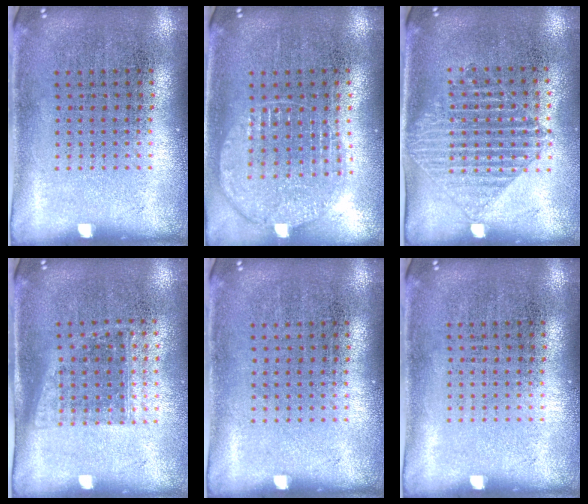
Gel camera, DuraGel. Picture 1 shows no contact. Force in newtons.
{"total": 1.0, "press": 1.0, "slide": 0.1}
{"total": 1.3, "press": 1.1, "slide": 0.6}
{"total": 1.0, "press": 0.8, "slide": 0.6}
{"total": 0.0}
{"total": 0.0}